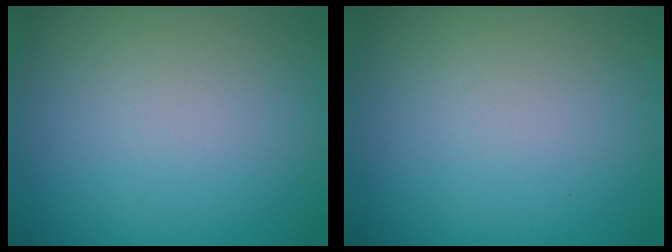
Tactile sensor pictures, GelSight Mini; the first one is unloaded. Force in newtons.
{"total": 0.0}